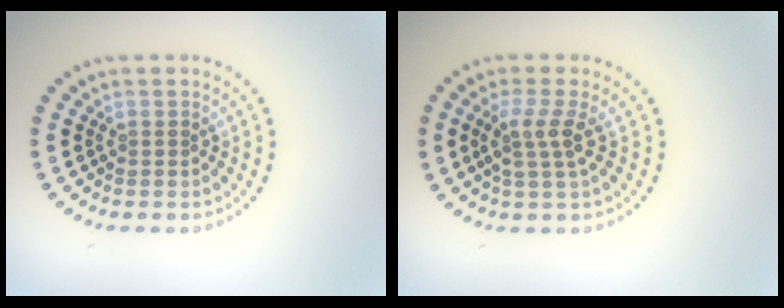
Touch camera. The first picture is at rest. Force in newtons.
{"total": 2.6, "press": 2.0, "slide": 1.7}